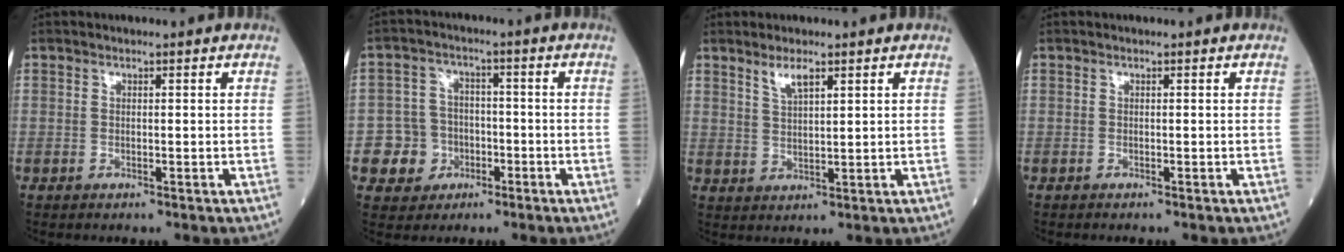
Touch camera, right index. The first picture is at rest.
{"total": 6.2, "force": [-2.3, 5.7, 0.7], "torque": [-0.007, 0.016, -0.035]}
{"total": 3.1, "force": [2.2, 0.6, 2.2], "torque": [-0.046, 0.002, 0.045]}
{"total": 0.0}